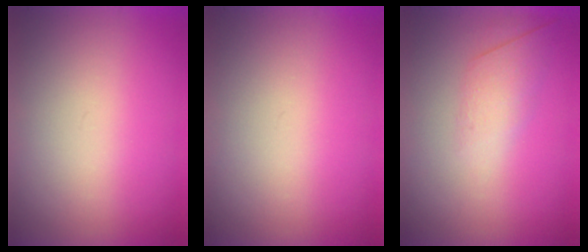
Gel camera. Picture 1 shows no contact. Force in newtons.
{"total": 0.0}
{"total": 2.6}